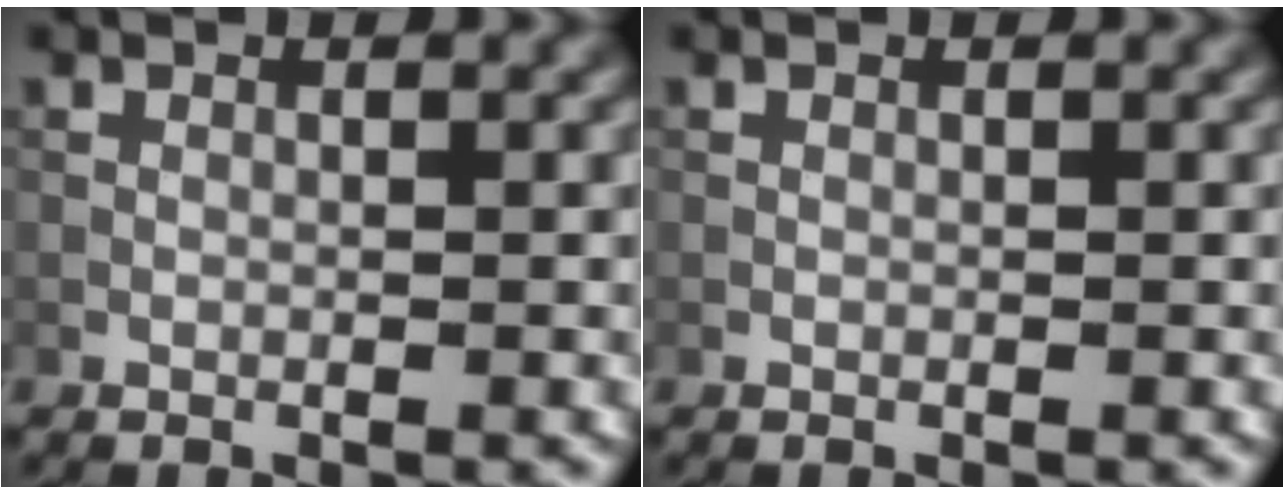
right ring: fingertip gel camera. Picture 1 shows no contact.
{"total": 0.0}